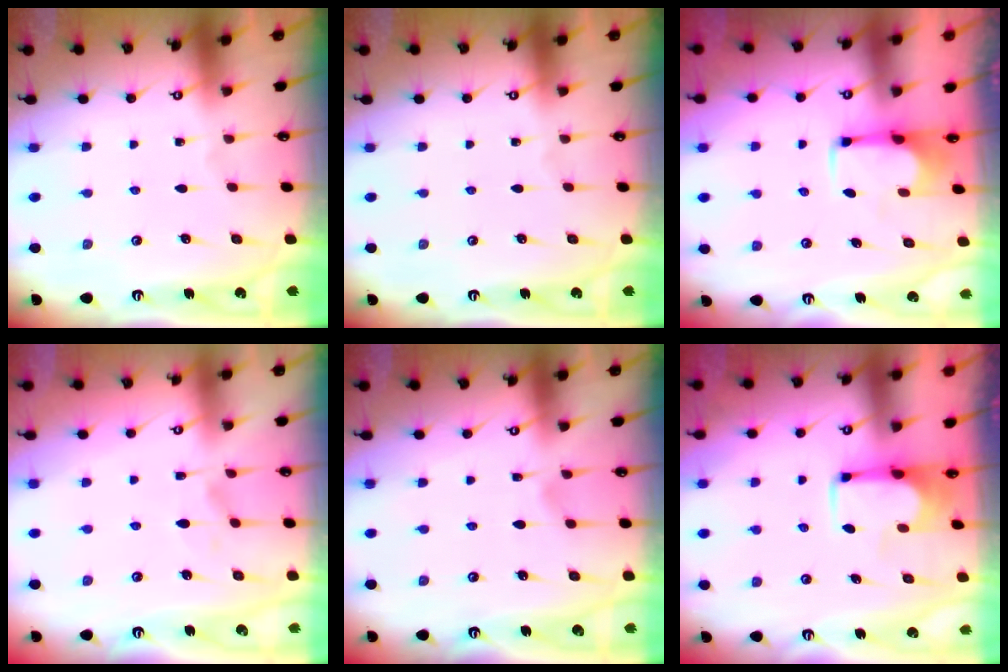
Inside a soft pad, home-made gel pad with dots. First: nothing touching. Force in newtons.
{"total": 0.0}
{"total": 2.6, "press": 2.4, "slide": 1.1}
{"total": 1.7, "press": 1.2, "slide": 1.2}
{"total": 3.1, "press": 3.1, "slide": 0.3}
{"total": 3.3, "press": 3.3, "slide": 0.5}